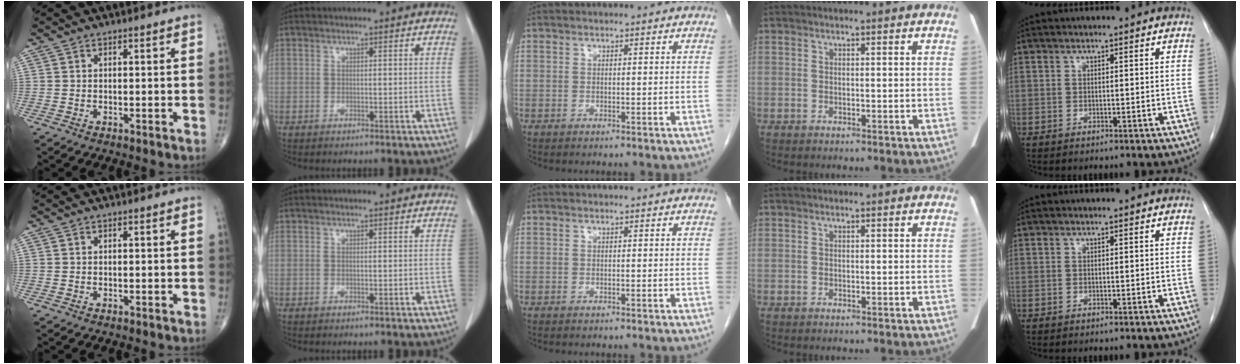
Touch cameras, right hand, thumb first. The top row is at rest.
{}